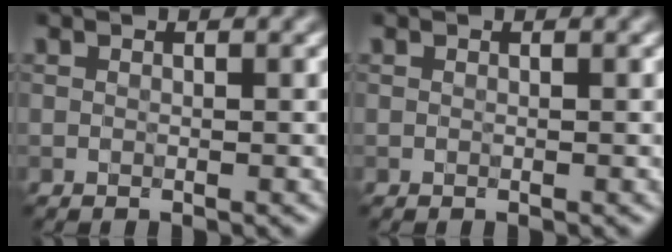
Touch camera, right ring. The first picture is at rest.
{"total": 0.0}